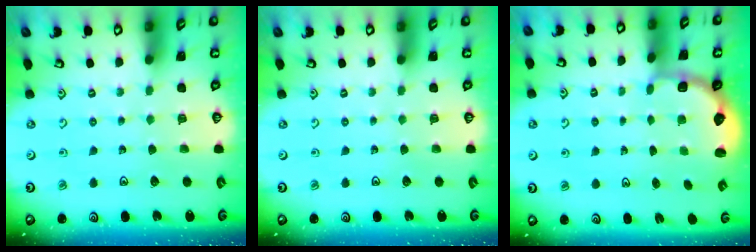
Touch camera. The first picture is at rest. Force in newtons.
{"total": 0.0}
{"total": 2.8, "press": 2.2, "slide": 1.8}